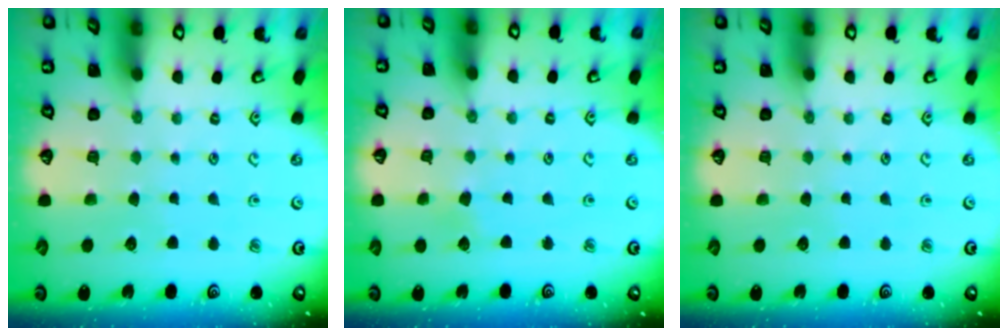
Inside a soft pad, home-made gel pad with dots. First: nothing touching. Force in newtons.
{"total": 2.9, "press": 2.9, "slide": 0.3}
{"total": 0.0}